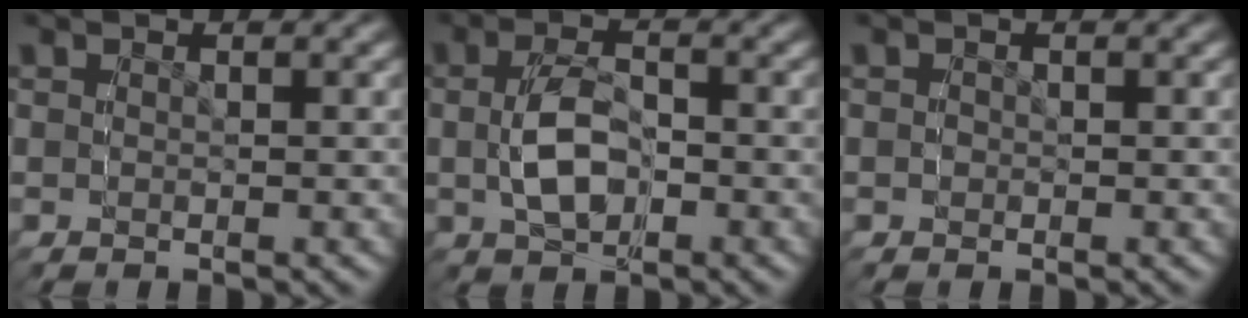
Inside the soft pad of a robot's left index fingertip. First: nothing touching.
{"total": 1.5, "force": [-0.7, 1.2, 0.4], "torque": [-0.028, 0.000, -0.013]}
{"total": 0.8, "force": [-0.2, 0.7, -0.3], "torque": [-0.001, -0.010, 0.002]}